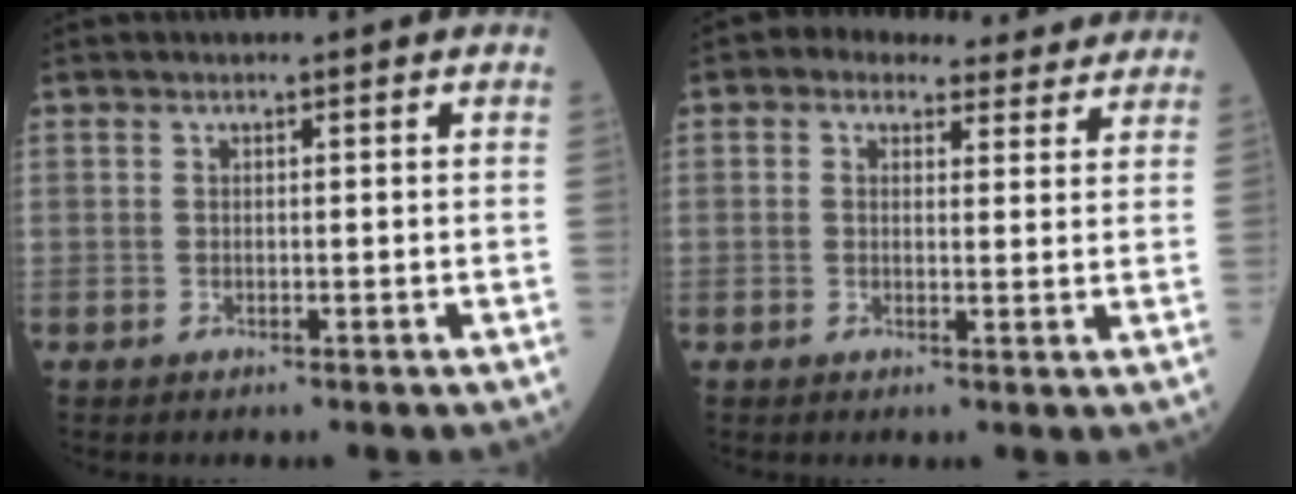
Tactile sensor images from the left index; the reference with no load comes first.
{"total": 8.7, "force": [7.5, 4.0, 2.1], "torque": [-0.011, 0.028, 0.081]}